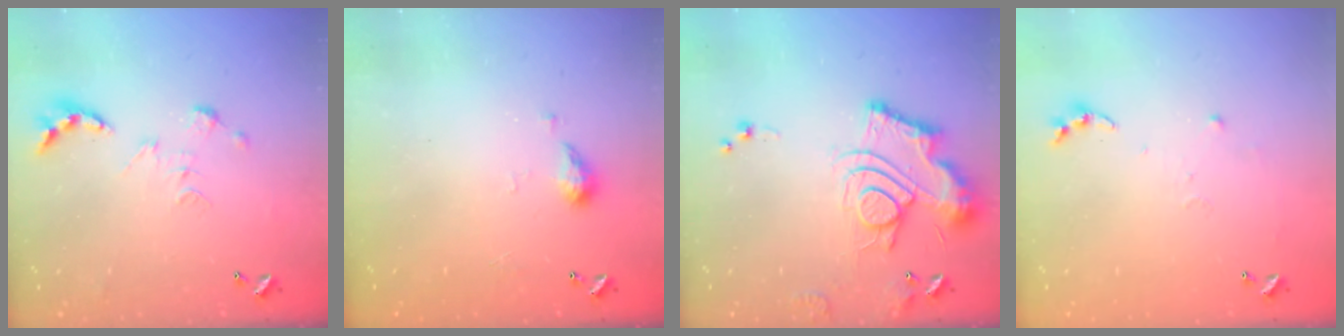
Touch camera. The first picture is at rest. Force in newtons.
{"total": 3.8, "press": 3.7, "slide": 0.6}
{"total": 13.8, "press": 13.8, "slide": 1.3}
{"total": 6.1, "press": 6.1, "slide": 0.7}